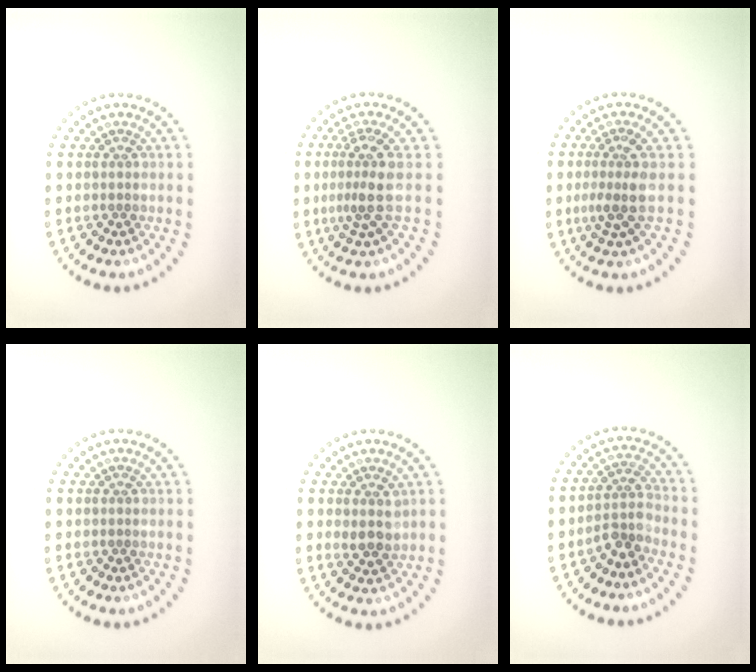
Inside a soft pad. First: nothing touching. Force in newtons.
{"total": 3.0, "press": 2.2, "slide": 2.1}
{"total": 2.7, "press": 2.0, "slide": 1.9}
{"total": 0.0}
{"total": 2.0, "press": 1.8, "slide": 0.7}
{"total": 2.7, "press": 2.0, "slide": 1.8}